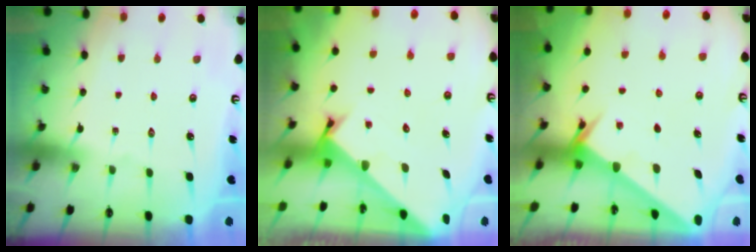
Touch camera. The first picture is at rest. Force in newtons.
{"total": 2.4, "press": 2.4, "slide": 0.2}
{"total": 2.0, "press": 2.0, "slide": 0.1}